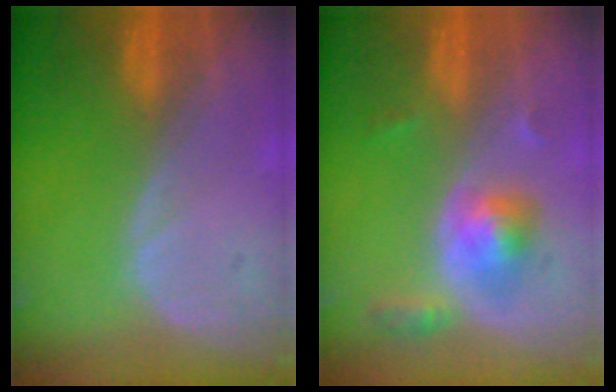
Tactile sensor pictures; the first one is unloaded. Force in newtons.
{"total": 5.1, "press": 4.9, "slide": 1.4}